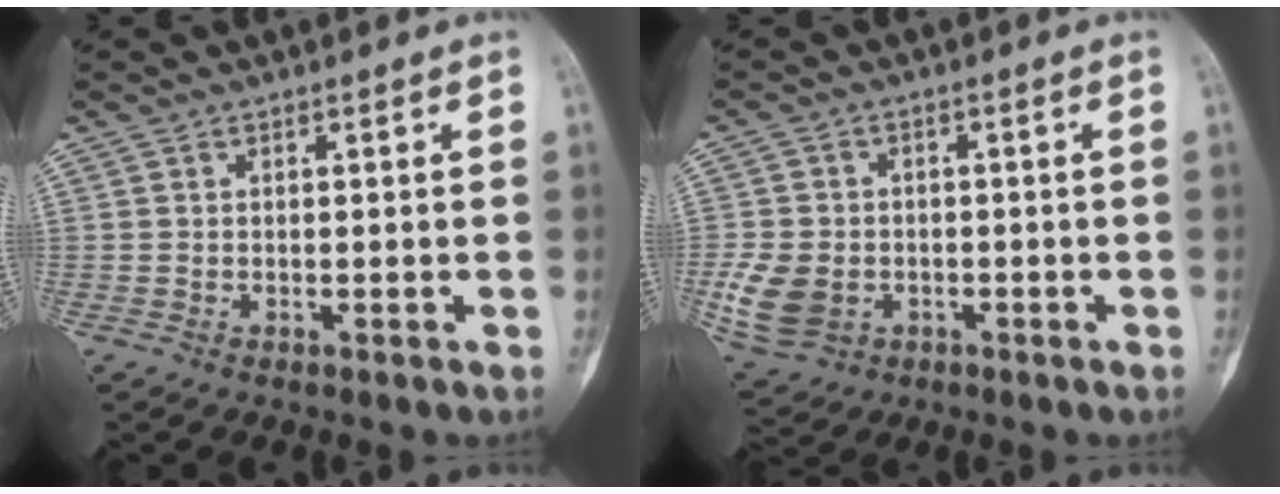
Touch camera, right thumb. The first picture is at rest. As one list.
[{"total": 8.8, "force": [-2.2, 6.9, 5.0], "torque": [-0.094, 0.007, -0.031]}]